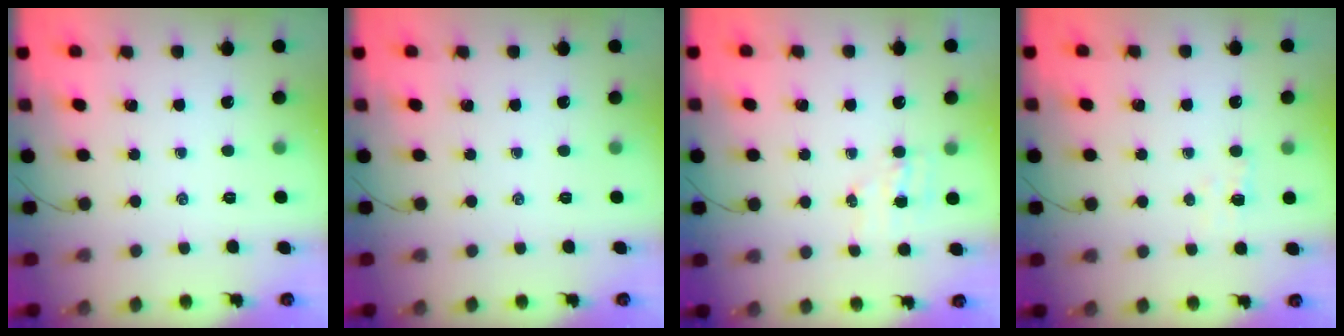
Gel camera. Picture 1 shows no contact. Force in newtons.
{"total": 0.0}
{"total": 4.7, "press": 4.6, "slide": 1.0}
{"total": 3.3, "press": 3.2, "slide": 0.8}